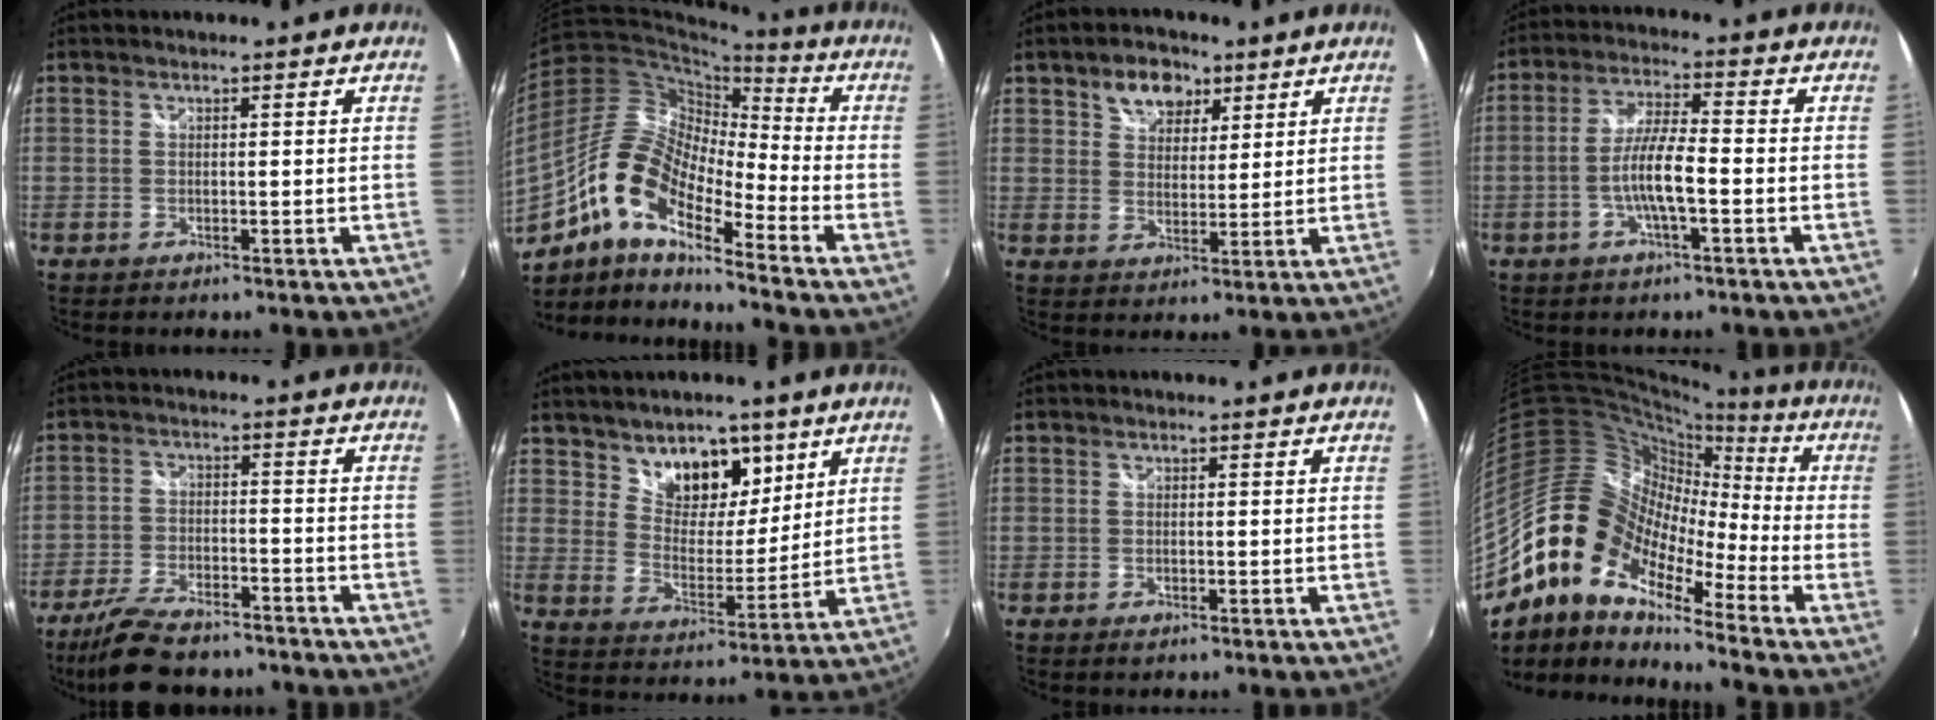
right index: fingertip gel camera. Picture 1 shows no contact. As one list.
[{"total": 14.6, "force": [-8.2, 4.9, 11.0], "torque": [-0.198, 0.009, -0.174]}, {"total": 7.2, "force": [4.2, 4.8, 3.4], "torque": [-0.052, 0.017, 0.070]}, {"total": 7.4, "force": [-2.4, 0.9, 7.0], "torque": [-0.139, 0.005, -0.044]}, {"total": 13.6, "force": [-11.0, 4.5, 6.5], "torque": [-0.143, -0.020, -0.182]}, {"total": 11.3, "force": [7.0, 6.9, 5.6], "torque": [-0.075, -0.001, 0.121]}, {"total": 0.8, "force": [-0.3, 0.5, 0.6], "torque": [-0.010, -0.001, -0.006]}, {"total": 14.0, "force": [-8.1, 7.7, 8.5], "torque": [-0.129, 0.001, -0.174]}]